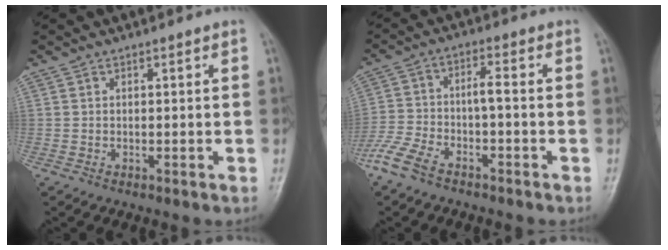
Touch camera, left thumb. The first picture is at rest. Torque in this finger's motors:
{"motor_torque": [1.14, 2.11, 1.41, 1.36, 0.43]}